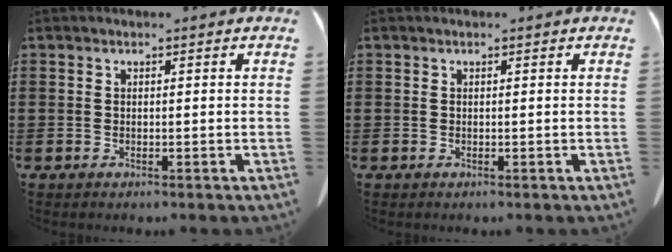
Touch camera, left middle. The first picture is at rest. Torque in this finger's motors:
{"motor_torque": [0.00, 0.00, 0.01, 0.01]}